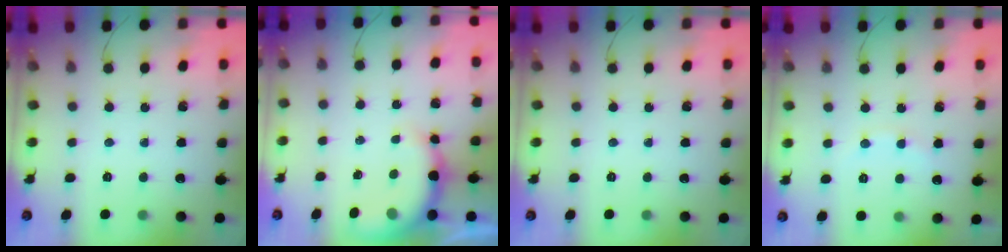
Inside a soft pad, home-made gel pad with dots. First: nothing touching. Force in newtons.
{"total": 8.6, "press": 8.6, "slide": 0.4}
{"total": 0.0}
{"total": 7.1, "press": 7.0, "slide": 1.3}